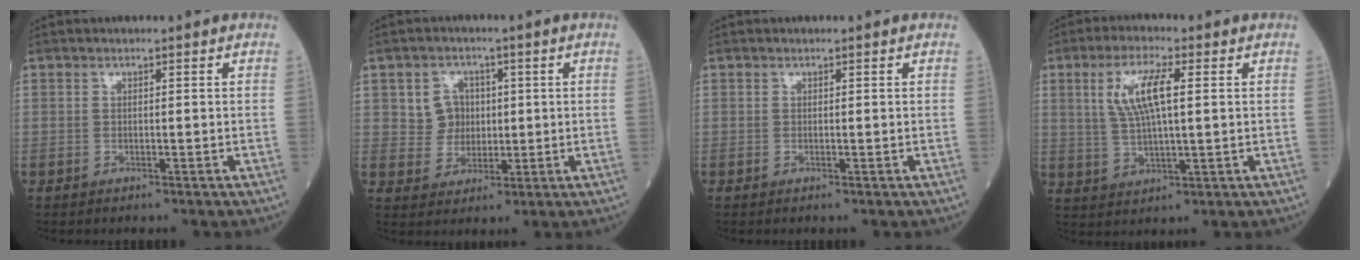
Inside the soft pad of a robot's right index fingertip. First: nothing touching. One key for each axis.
{"total": 4.9, "fx": 1.0, "fy": 4.6, "fz": 1.3, "tx": -0.018, "ty": 0.013, "tz": 0.019}
{"total": 0.0}
{"total": 7.9, "fx": 2.1, "fy": 1.6, "fz": 7.4, "tx": -0.155, "ty": 0.009, "tz": 0.044}